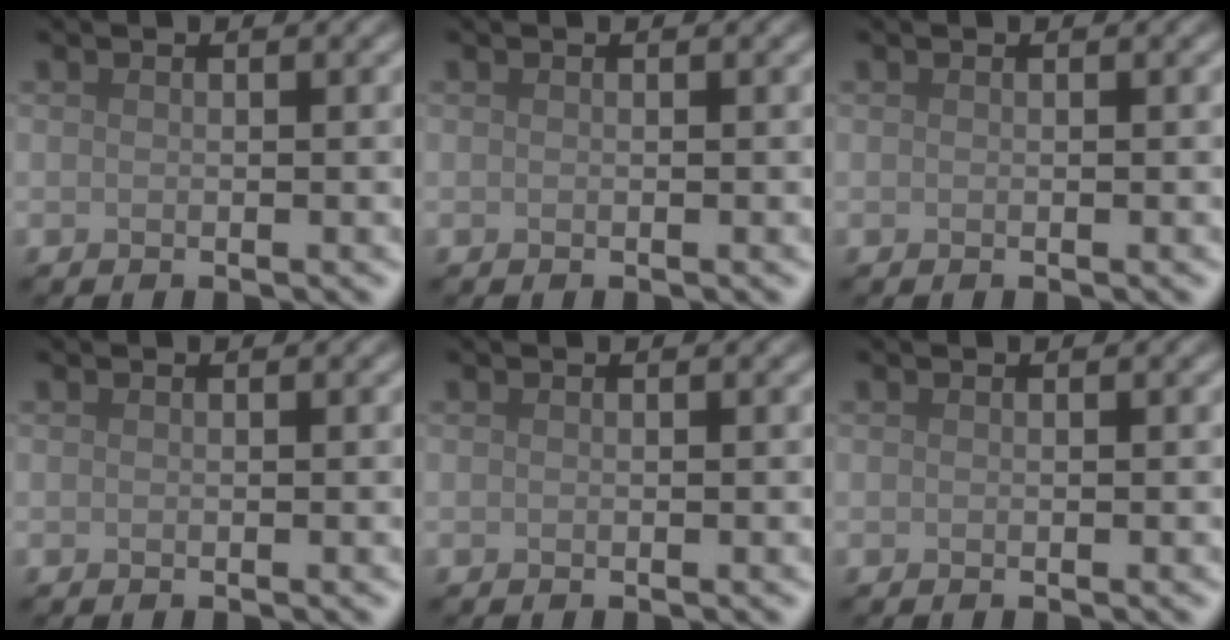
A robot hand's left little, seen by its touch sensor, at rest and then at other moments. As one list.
[{"total": 0.0}, {"total": 0.0}, {"total": 0.0}, {"total": 0.0}, {"total": 0.0}]